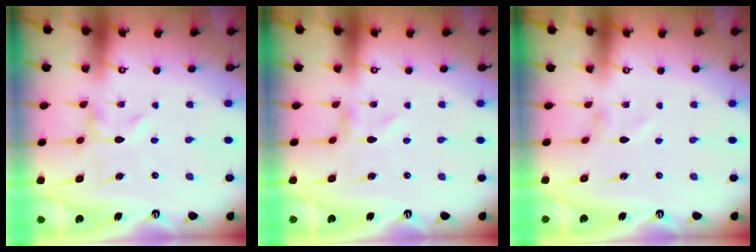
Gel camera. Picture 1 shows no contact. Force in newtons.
{"total": 0.0}
{"total": 1.3, "press": 1.3, "slide": 0.1}